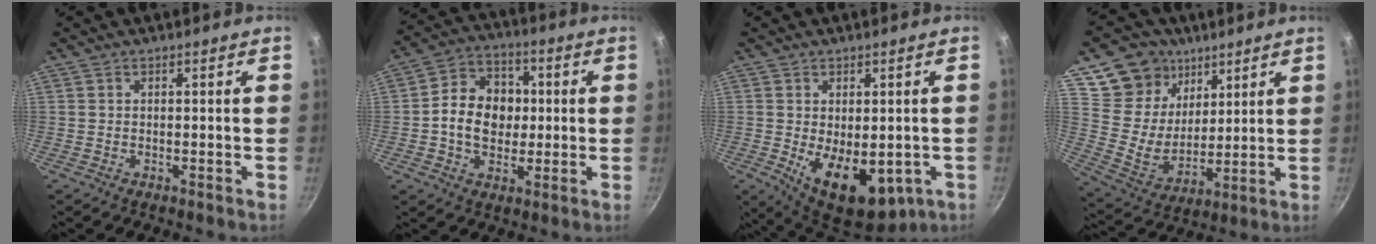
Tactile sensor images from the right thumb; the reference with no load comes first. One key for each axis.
{"total": 12.0, "fx": -0.1, "fy": 9.6, "fz": 7.2, "tx": -0.089, "ty": 0.017, "tz": -0.013}
{"total": 14.6, "fx": -3.4, "fy": 8.4, "fz": 11.4, "tx": -0.137, "ty": -0.023, "tz": -0.028}
{"total": 15.5, "fx": 9.0, "fy": 11.8, "fz": 4.3, "tx": -0.040, "ty": -0.060, "tz": 0.168}